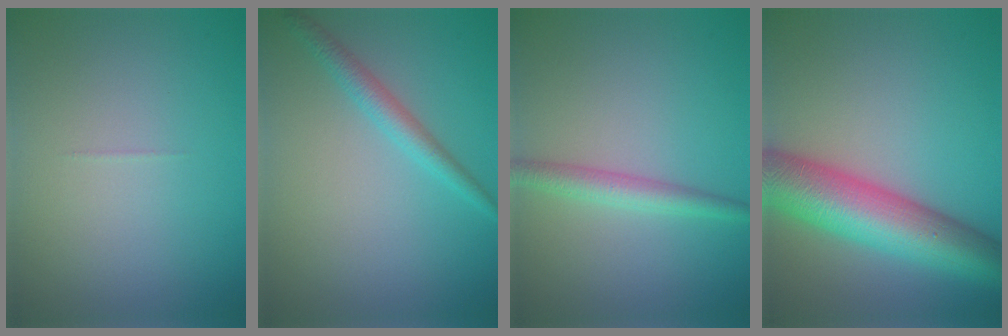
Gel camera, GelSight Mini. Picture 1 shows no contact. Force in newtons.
{"total": 2.2, "press": 2.2, "slide": 0.1}
{"total": 2.4, "press": 2.4, "slide": 0.0}
{"total": 10.0, "press": 10.0, "slide": 0.4}